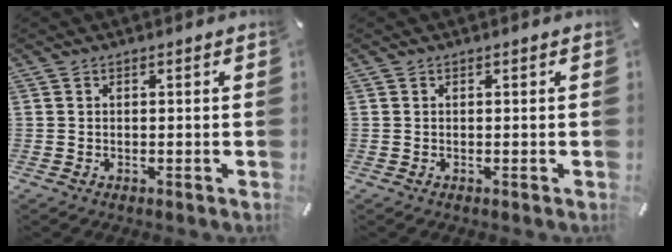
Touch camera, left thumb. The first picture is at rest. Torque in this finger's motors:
{"motor_torque": [-0.01, -0.01, 0.05, -0.04, 0.00]}